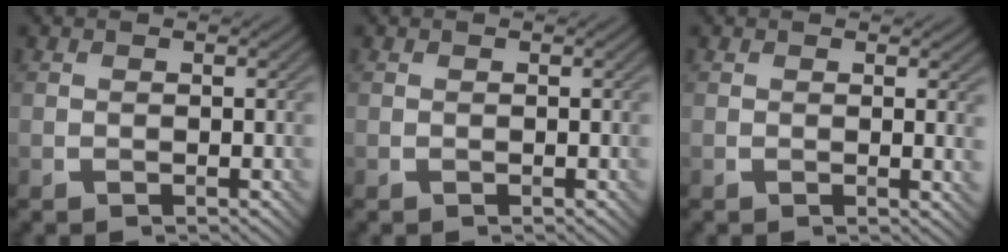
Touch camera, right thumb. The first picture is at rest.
{"total": 0.0}
{"total": 1.5, "force": [0.4, 0.2, 1.4], "torque": [-0.022, -0.004, 0.005]}